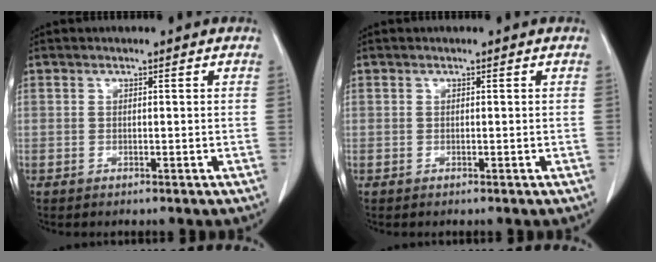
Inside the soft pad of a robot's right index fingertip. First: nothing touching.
{"total": 0.0}